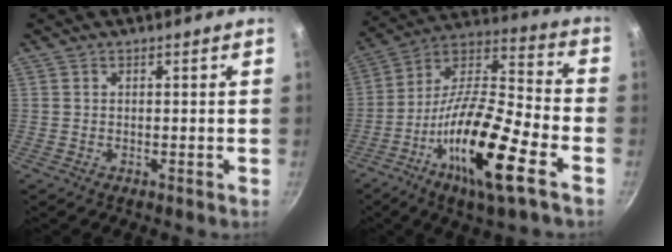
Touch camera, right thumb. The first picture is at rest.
{"total": 22.0, "force": [-9.5, 5.6, 19.0], "torque": [-0.331, 0.043, -0.187]}